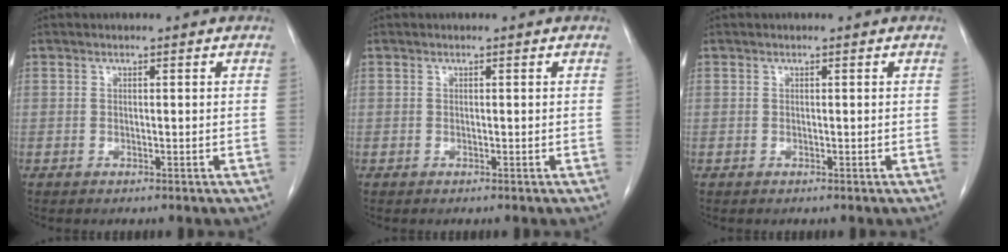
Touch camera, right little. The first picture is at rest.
{"total": 0.0}
{"total": 0.0}